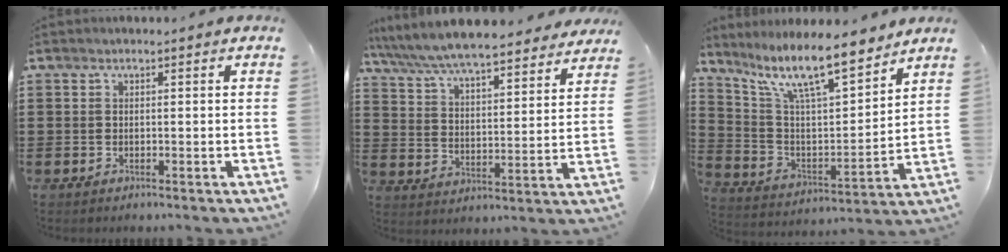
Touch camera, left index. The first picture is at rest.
{"total": 7.5, "force": [7.2, 0.1, 2.1], "torque": [-0.071, -0.045, 0.126]}
{"total": 11.6, "force": [9.2, 1.9, 6.8], "torque": [-0.152, -0.048, 0.159]}